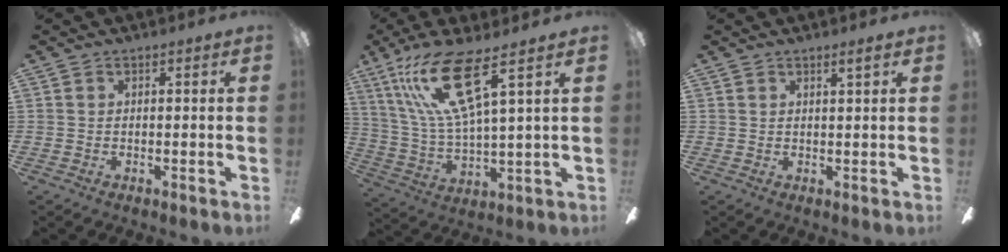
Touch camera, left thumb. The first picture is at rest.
{"total": 17.4, "force": [9.5, 3.9, 14.0], "torque": [-0.295, -0.031, 0.154]}
{"total": 1.9, "force": [1.3, 0.0, 1.4], "torque": [-0.030, -0.001, 0.021]}